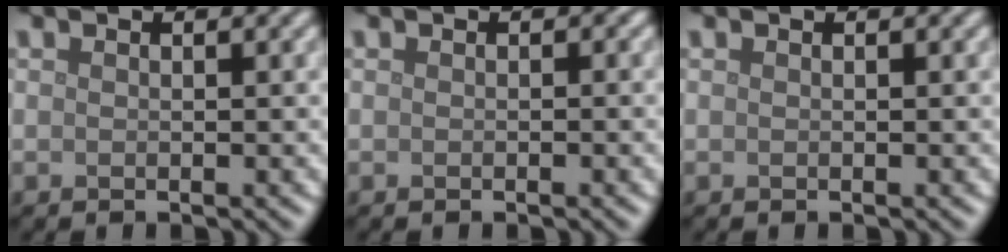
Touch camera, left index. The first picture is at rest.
{"total": 0.0}
{"total": 0.0}